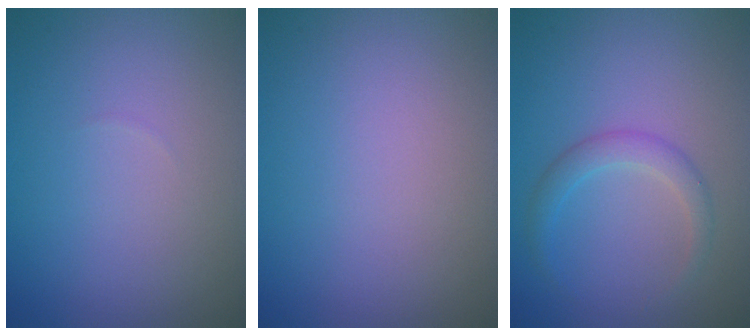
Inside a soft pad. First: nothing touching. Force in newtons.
{"total": 0.0}
{"total": 2.0, "press": 2.0, "slide": 0.1}